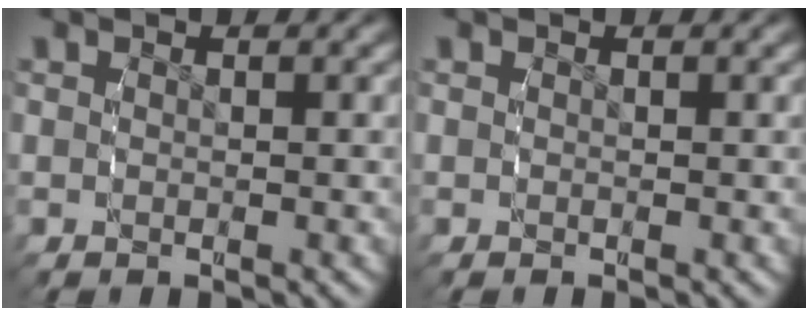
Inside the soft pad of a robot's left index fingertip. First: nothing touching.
{"total": 0.0}